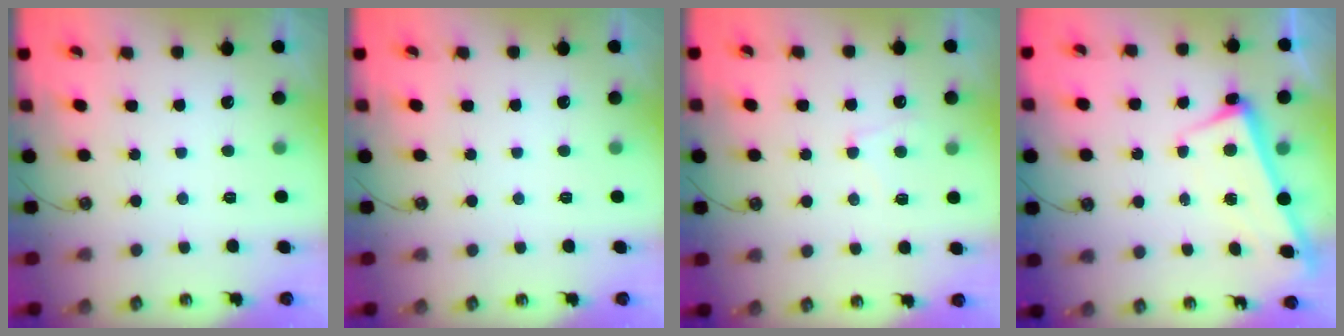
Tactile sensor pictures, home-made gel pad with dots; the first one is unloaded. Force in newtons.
{"total": 0.9, "press": 0.9, "slide": 0.1}
{"total": 0.6, "press": 0.3, "slide": 0.5}
{"total": 2.7, "press": 2.6, "slide": 0.6}